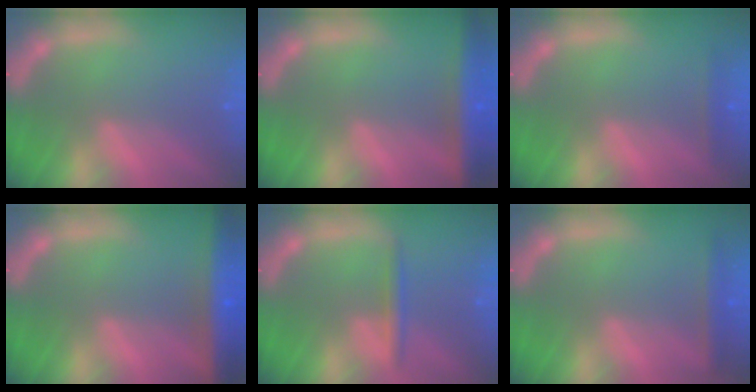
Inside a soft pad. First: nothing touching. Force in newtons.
{"total": 7.5}
{"total": 1.4}
{"total": 9.5}
{"total": 1.9}
{"total": 2.4}